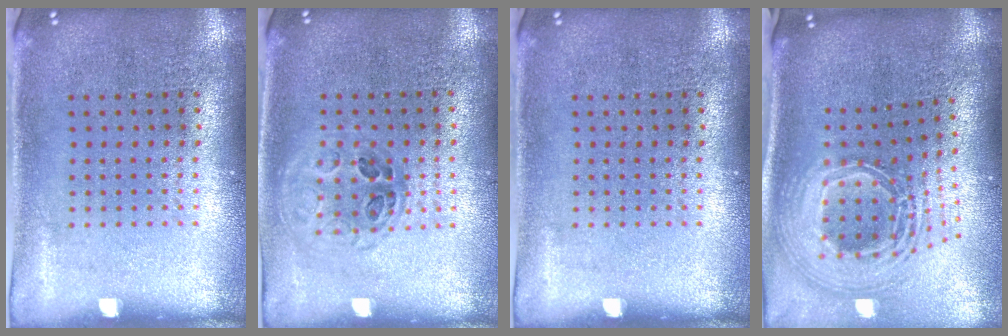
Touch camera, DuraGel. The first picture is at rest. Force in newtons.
{"total": 1.1, "press": 1.0, "slide": 0.5}
{"total": 0.0}
{"total": 2.8, "press": 1.9, "slide": 2.0}